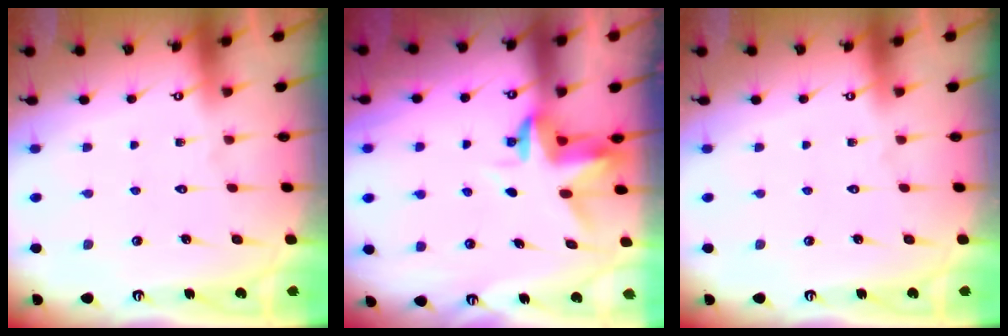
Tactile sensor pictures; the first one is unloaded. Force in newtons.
{"total": 3.4, "press": 3.4, "slide": 0.5}
{"total": 0.0}